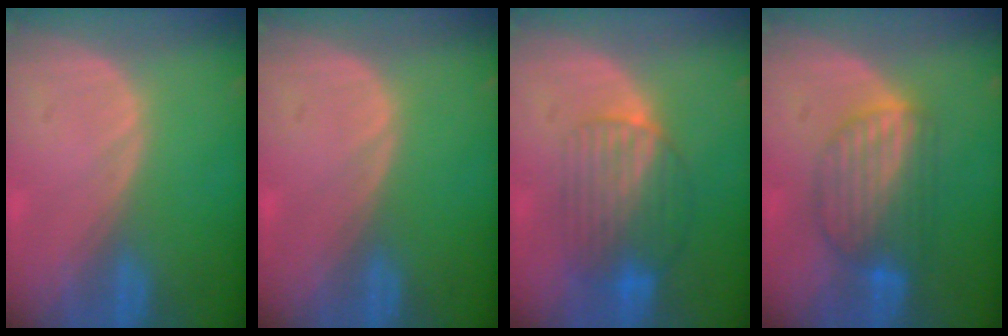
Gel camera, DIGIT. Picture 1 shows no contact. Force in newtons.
{"total": 0.0}
{"total": 7.5, "press": 7.2, "slide": 2.1}
{"total": 7.1, "press": 7.0, "slide": 1.3}